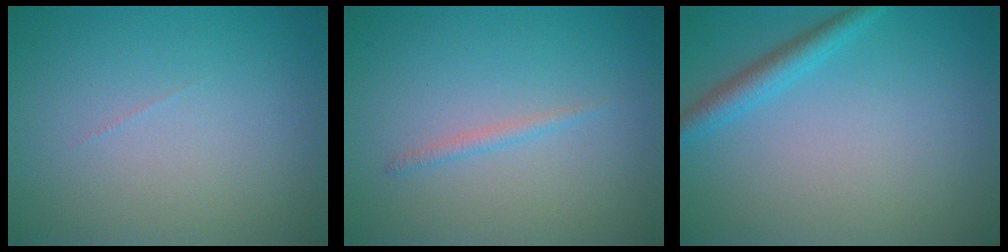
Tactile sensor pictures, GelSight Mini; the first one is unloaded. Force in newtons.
{"total": 0.9, "press": 0.9, "slide": 0.1}
{"total": 2.3, "press": 2.3, "slide": 0.2}